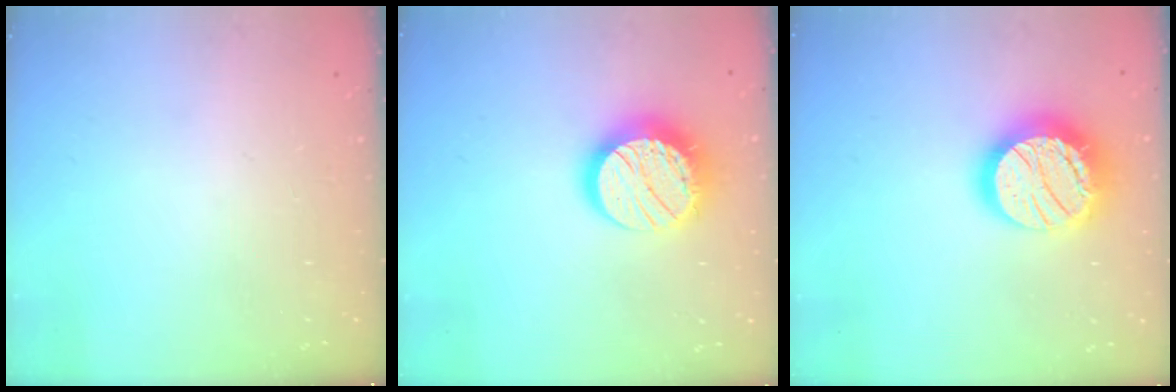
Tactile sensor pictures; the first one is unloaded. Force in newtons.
{"total": 16.3, "press": 16.2, "slide": 1.1}
{"total": 19.6, "press": 19.5, "slide": 1.3}